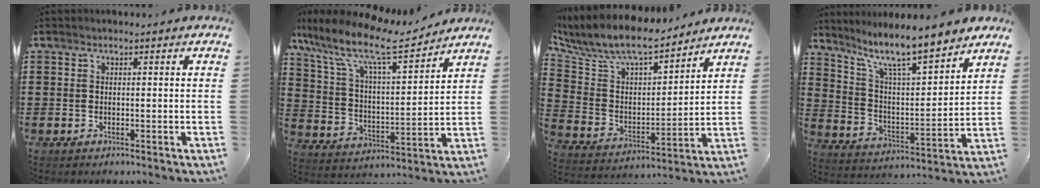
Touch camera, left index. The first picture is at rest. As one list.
[{"total": 11.4, "force": [8.8, 2.3, 6.9], "torque": [-0.166, -0.047, 0.148]}, {"total": 8.6, "force": [7.6, 2.2, 3.4], "torque": [-0.101, -0.050, 0.130]}, {"total": 9.6, "force": [8.2, 1.3, 5.0], "torque": [-0.120, -0.050, 0.136]}]